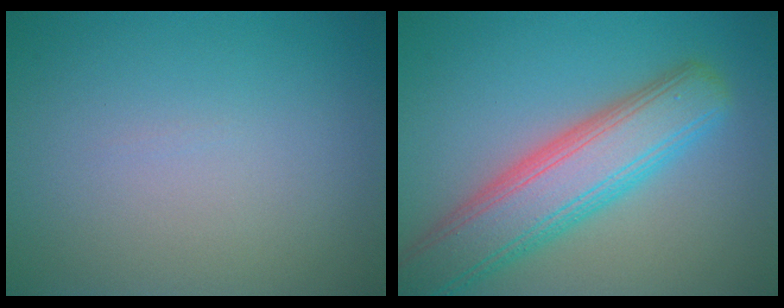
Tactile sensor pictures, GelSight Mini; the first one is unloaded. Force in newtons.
{"total": 7.8, "press": 7.8, "slide": 0.4}